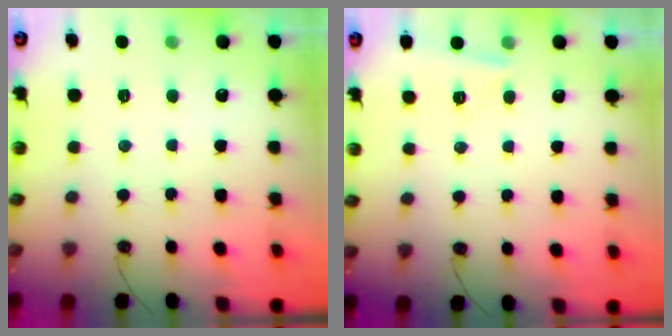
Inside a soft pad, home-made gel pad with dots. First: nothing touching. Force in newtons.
{"total": 3.5, "press": 3.3, "slide": 1.1}